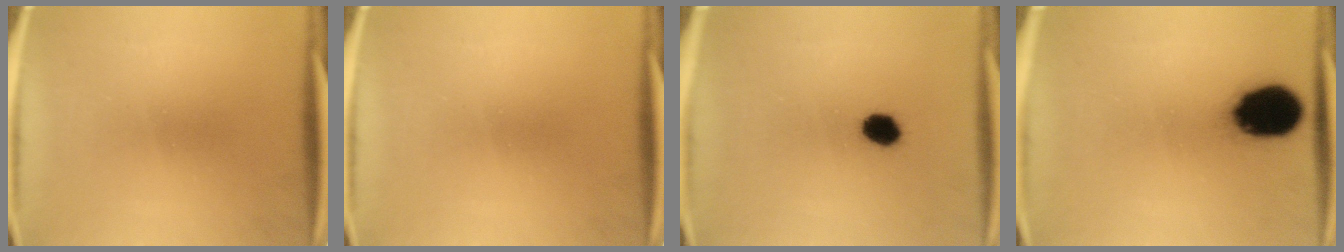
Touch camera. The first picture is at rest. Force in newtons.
{"total": 0.0}
{"total": 4.4}
{"total": 16.4}